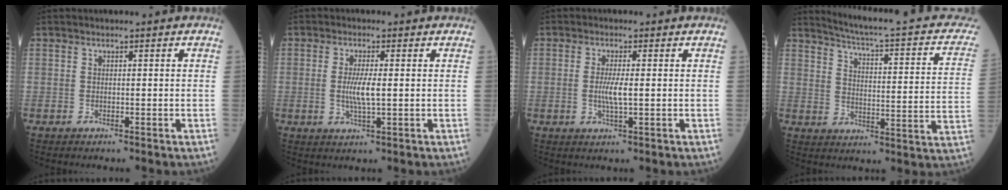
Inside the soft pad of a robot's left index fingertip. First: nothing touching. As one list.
[{"total": 4.0, "force": [-0.1, 0.5, 4.0], "torque": [-0.083, -0.009, -0.003]}, {"total": 3.3, "force": [-0.2, 0.4, 3.3], "torque": [-0.068, -0.007, -0.005]}, {"total": 19.2, "force": [16.4, 2.5, 9.7], "torque": [-0.130, -0.041, 0.187]}]